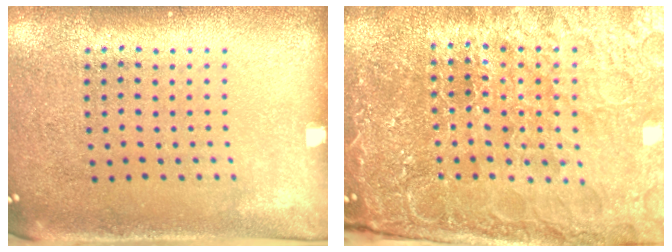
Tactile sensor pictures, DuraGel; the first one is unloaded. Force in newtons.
{"total": 5.4, "press": 4.9, "slide": 2.2}